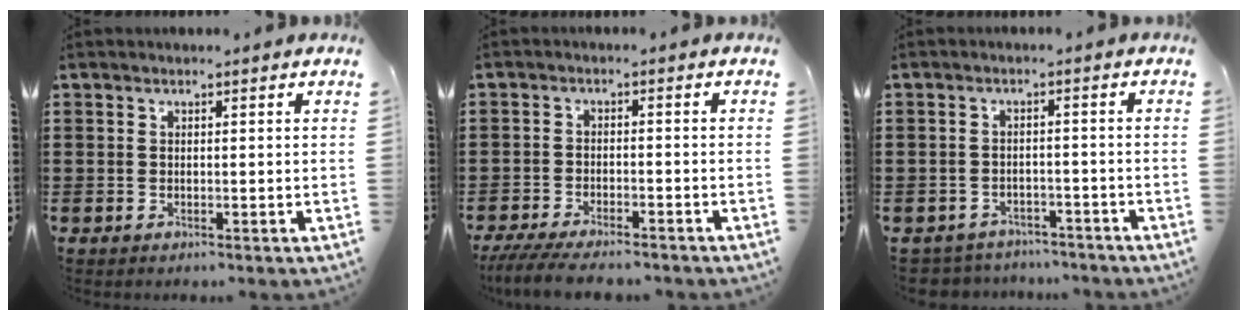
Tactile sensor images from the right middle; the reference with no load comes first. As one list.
[{"total": 4.3, "force": [-4.0, 0.4, 1.6], "torque": [-0.046, -0.013, -0.083]}, {"total": 2.8, "force": [-2.8, 0.5, -0.4], "torque": [-0.003, 0.001, -0.063]}]